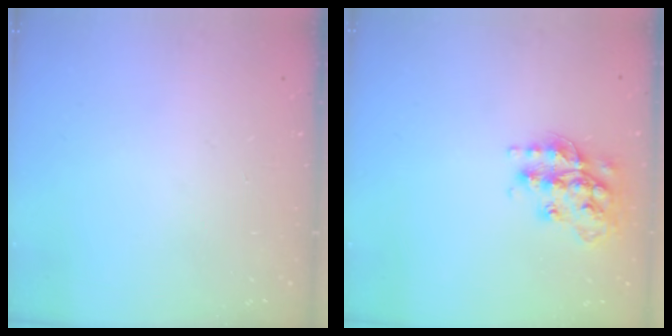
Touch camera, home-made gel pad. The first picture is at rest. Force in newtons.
{"total": 15.2, "press": 15.2, "slide": 0.8}